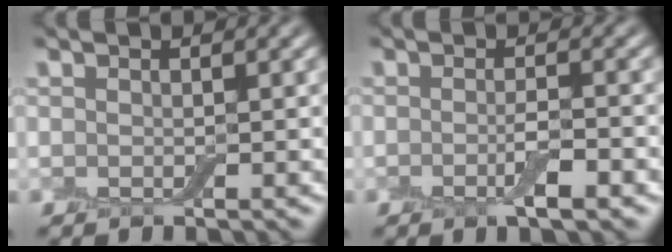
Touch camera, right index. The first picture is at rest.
{"total": 2.0, "force": [-0.9, 0.4, 1.8], "torque": [-0.030, -0.004, -0.016]}